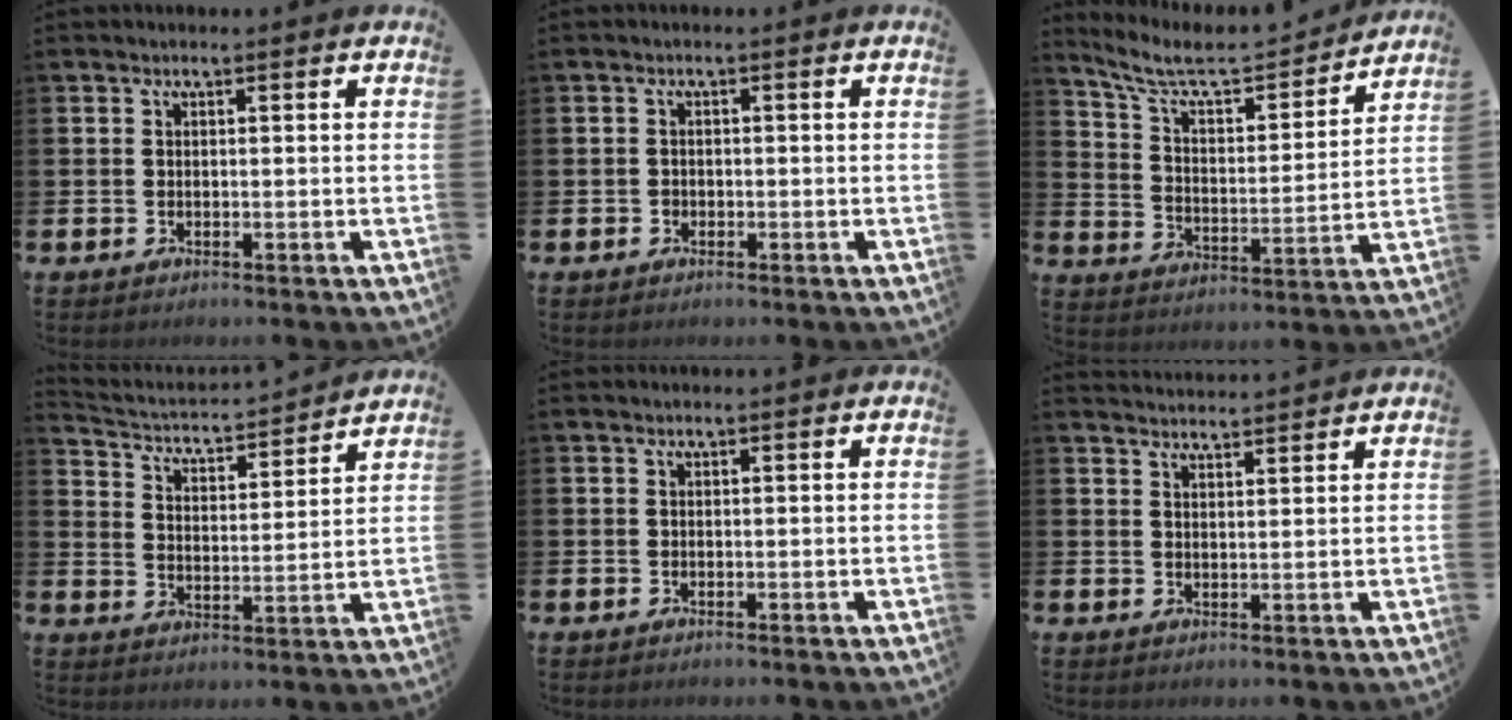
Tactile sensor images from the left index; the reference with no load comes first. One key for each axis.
{"total": 0.9, "fx": -0.4, "fy": 0.8, "fz": 0.1, "tx": -0.004, "ty": 0.005, "tz": -0.010}
{"total": 7.8, "fx": 6.8, "fy": 2.2, "fz": 3.1, "tx": -0.098, "ty": -0.047, "tz": 0.114}
{"total": 3.5, "fx": 3.4, "fy": 0.8, "fz": 0.6, "tx": -0.037, "ty": -0.039, "tz": 0.049}
{"total": 0.0}
{"total": 2.7, "fx": 2.7, "fy": 0.0, "fz": -0.1, "tx": -0.001, "ty": -0.016, "tz": 0.048}